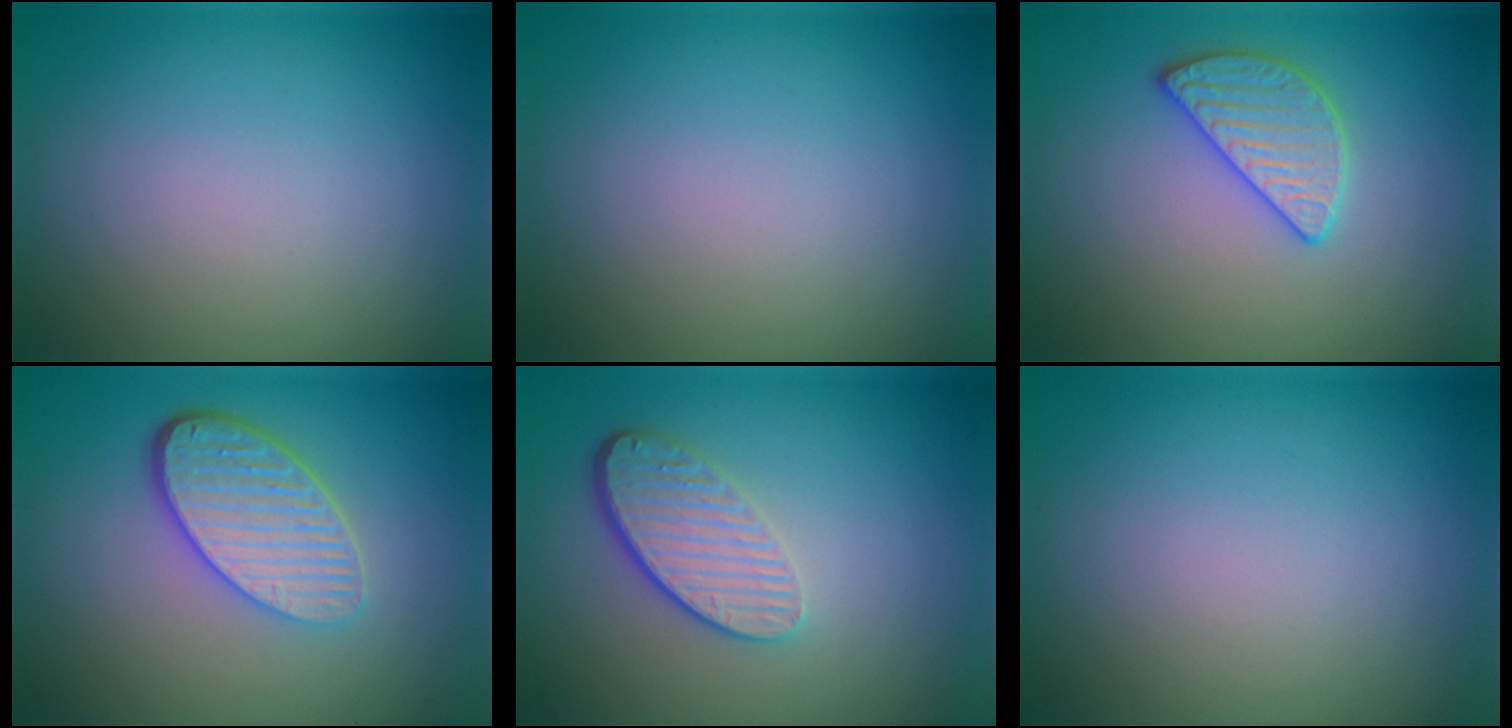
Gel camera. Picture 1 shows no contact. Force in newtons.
{"total": 0.0}
{"total": 2.8, "press": 2.8, "slide": 0.1}
{"total": 5.3, "press": 3.8, "slide": 3.7}
{"total": 4.4, "press": 3.1, "slide": 3.1}
{"total": 0.0}